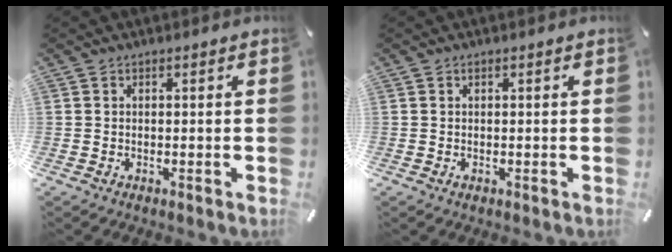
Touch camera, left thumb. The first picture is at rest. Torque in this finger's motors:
{"motor_torque": [0.21, 0.42, 0.11, -0.20, 0.04]}